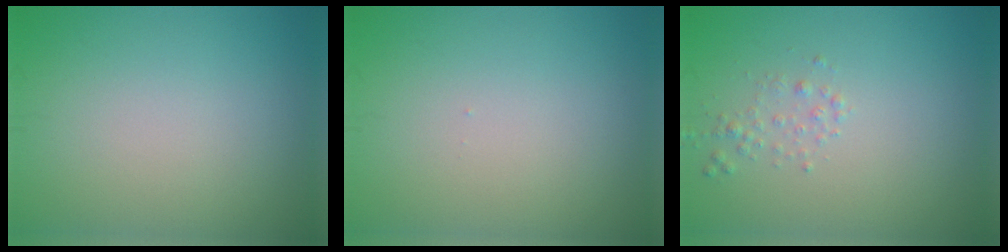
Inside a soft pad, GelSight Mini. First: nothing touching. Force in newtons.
{"total": 0.0}
{"total": 1.0, "press": 1.0, "slide": 0.0}